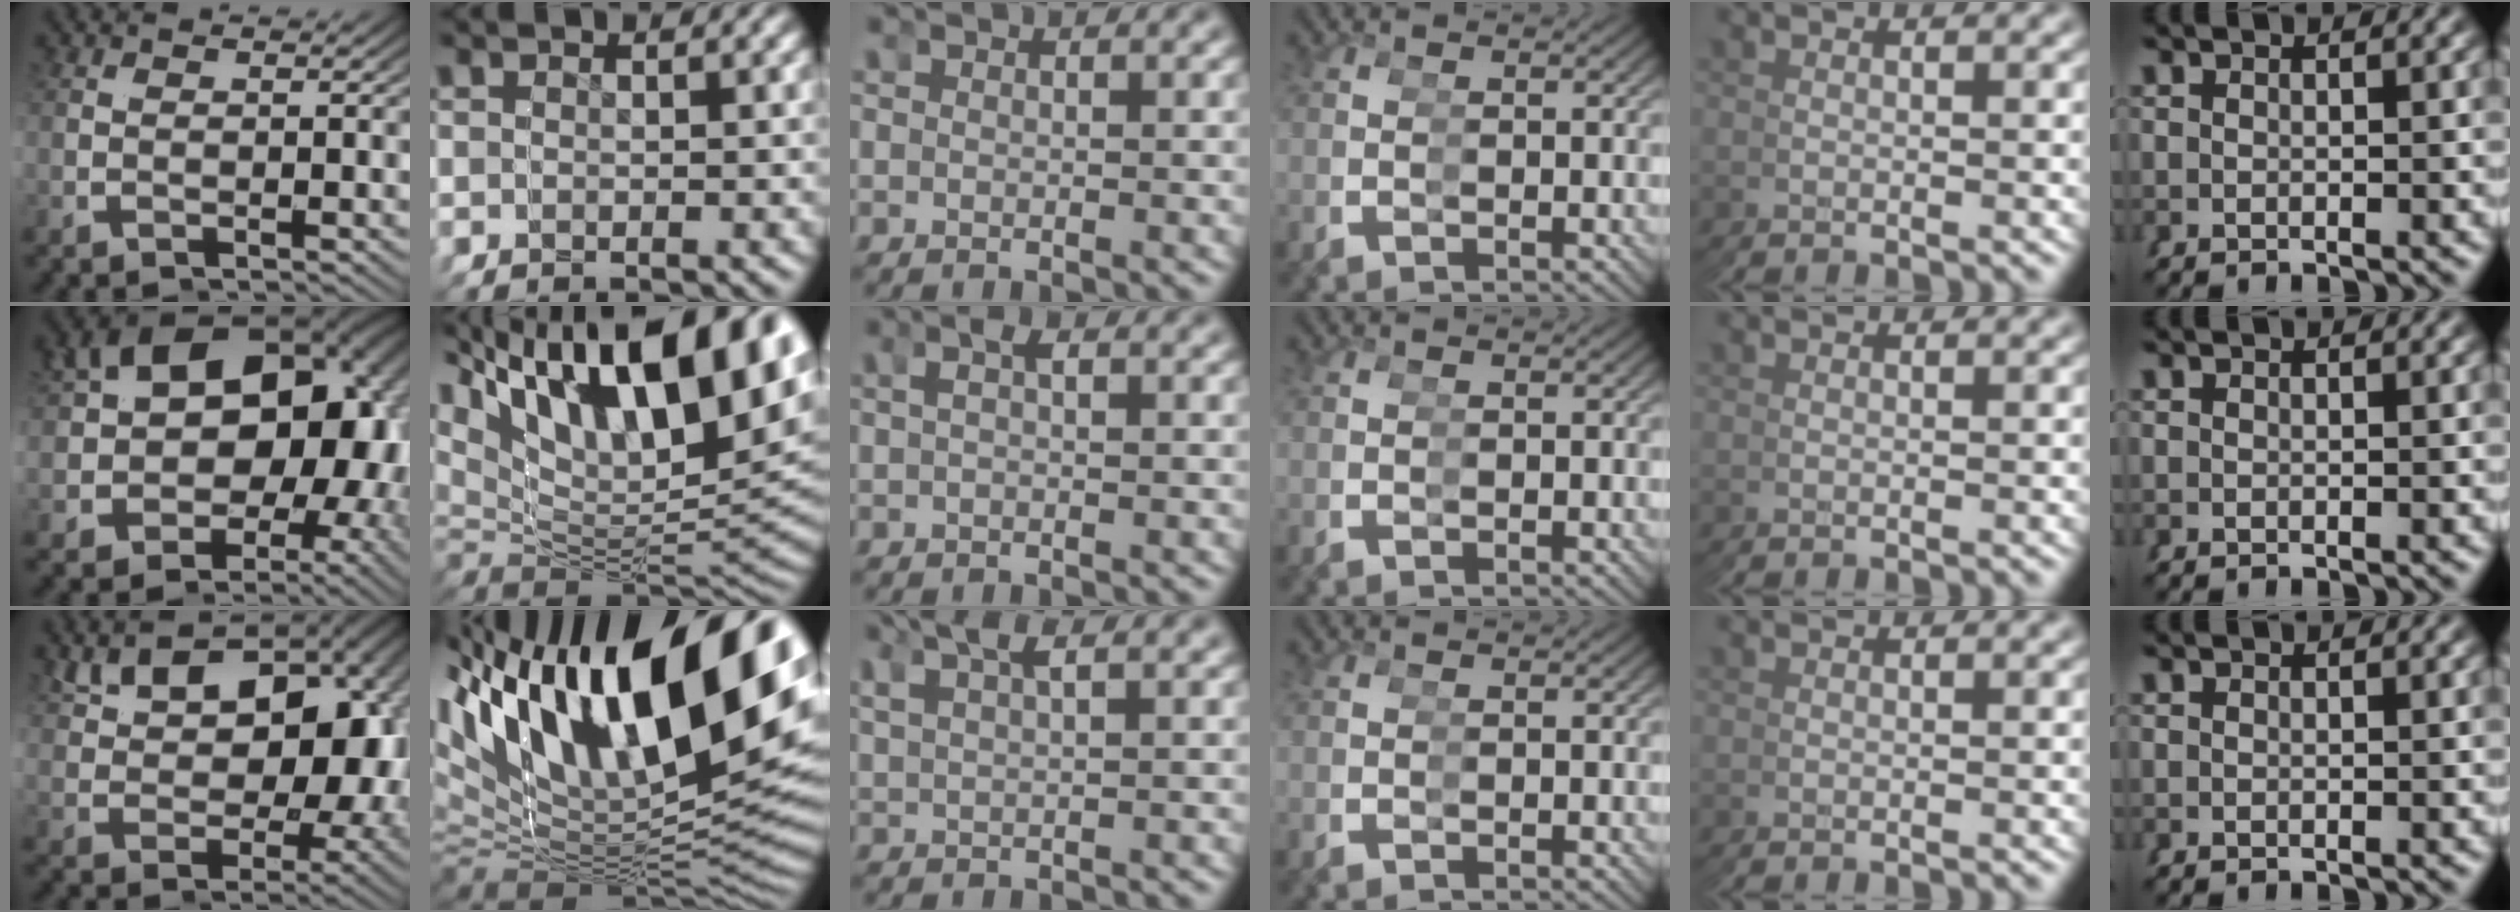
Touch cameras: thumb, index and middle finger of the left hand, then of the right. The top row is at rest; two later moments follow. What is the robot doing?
{"motion": "grasp_and_lifting", "object": "pipette"}